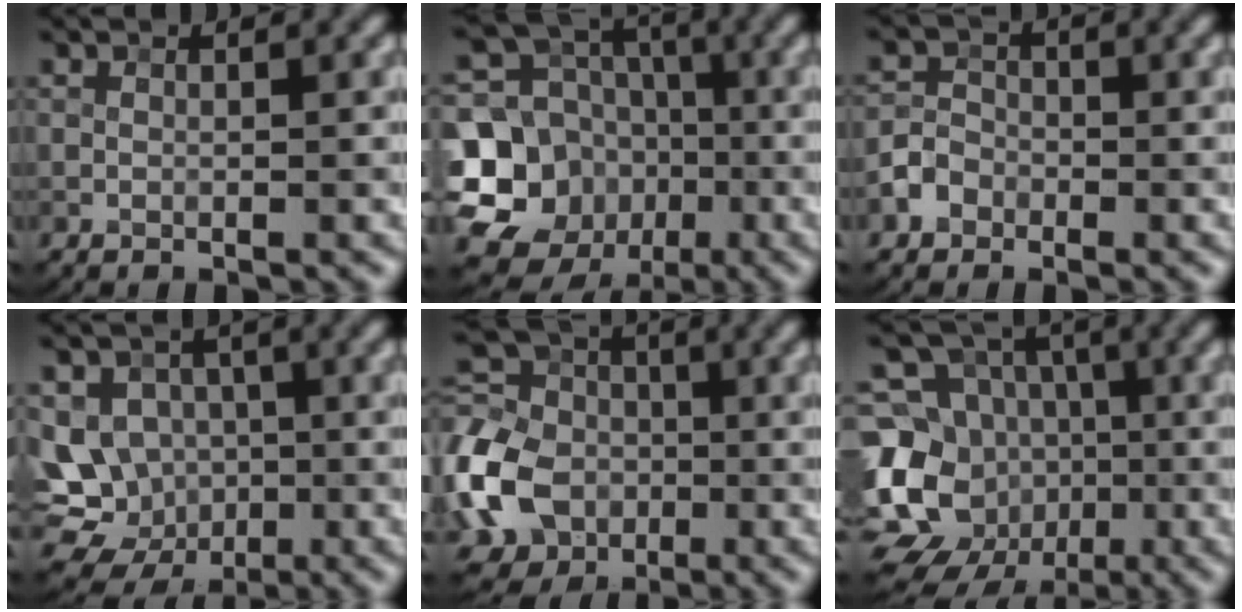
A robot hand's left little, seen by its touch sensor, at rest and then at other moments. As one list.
[{"total": 14.1, "force": [-3.3, 12.7, 5.2], "torque": [-0.125, -0.010, -0.064]}, {"total": 2.3, "force": [-1.2, 1.8, 0.7], "torque": [-0.008, 0.006, -0.028]}, {"total": 8.0, "force": [-1.3, 7.2, 3.3], "torque": [-0.021, 0.009, -0.044]}, {"total": 9.8, "force": [-3.4, 7.6, 5.1], "torque": [-0.128, 0.009, -0.082]}, {"total": 14.5, "force": [-5.9, 12.2, 5.1], "torque": [-0.128, -0.006, -0.099]}]